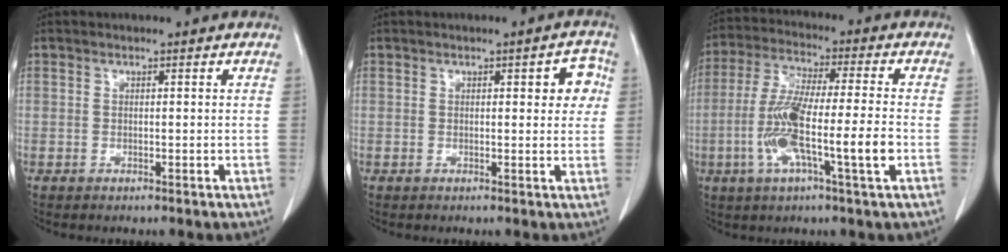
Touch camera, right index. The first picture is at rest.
{"total": 3.8, "force": [0.9, 1.4, 3.4], "torque": [-0.030, 0.009, 0.007]}
{"total": 13.3, "force": [-3.5, 0.6, 12.8], "torque": [-0.247, -0.005, -0.069]}